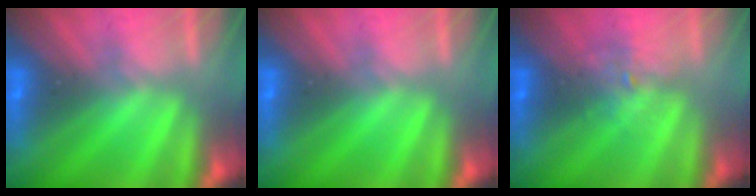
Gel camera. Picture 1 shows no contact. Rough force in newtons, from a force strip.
{"total": 0.0}
{"total": 2.1}